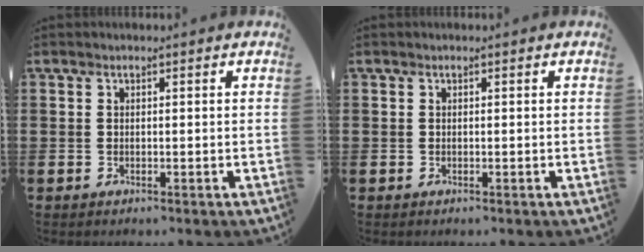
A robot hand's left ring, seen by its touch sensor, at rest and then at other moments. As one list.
[{"total": 0.0}]